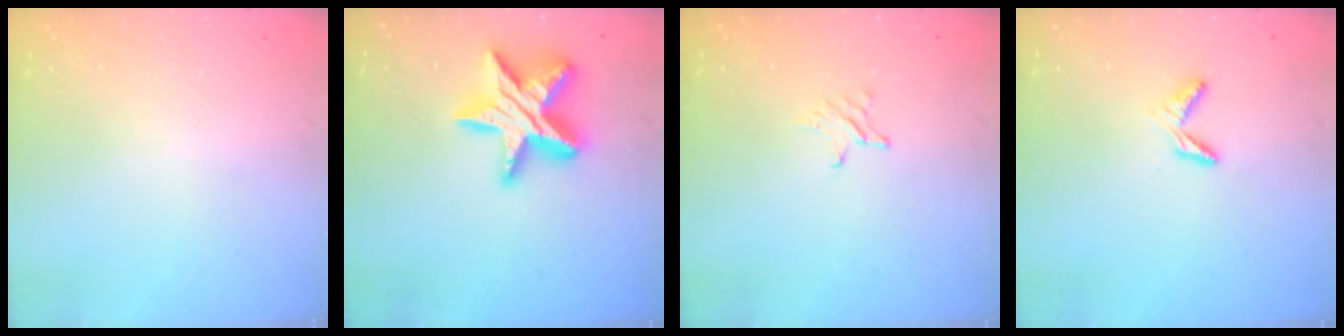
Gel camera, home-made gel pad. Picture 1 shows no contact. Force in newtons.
{"total": 19.0, "press": 18.9, "slide": 1.7}
{"total": 2.5, "press": 2.5, "slide": 0.3}
{"total": 4.9, "press": 4.9, "slide": 0.6}